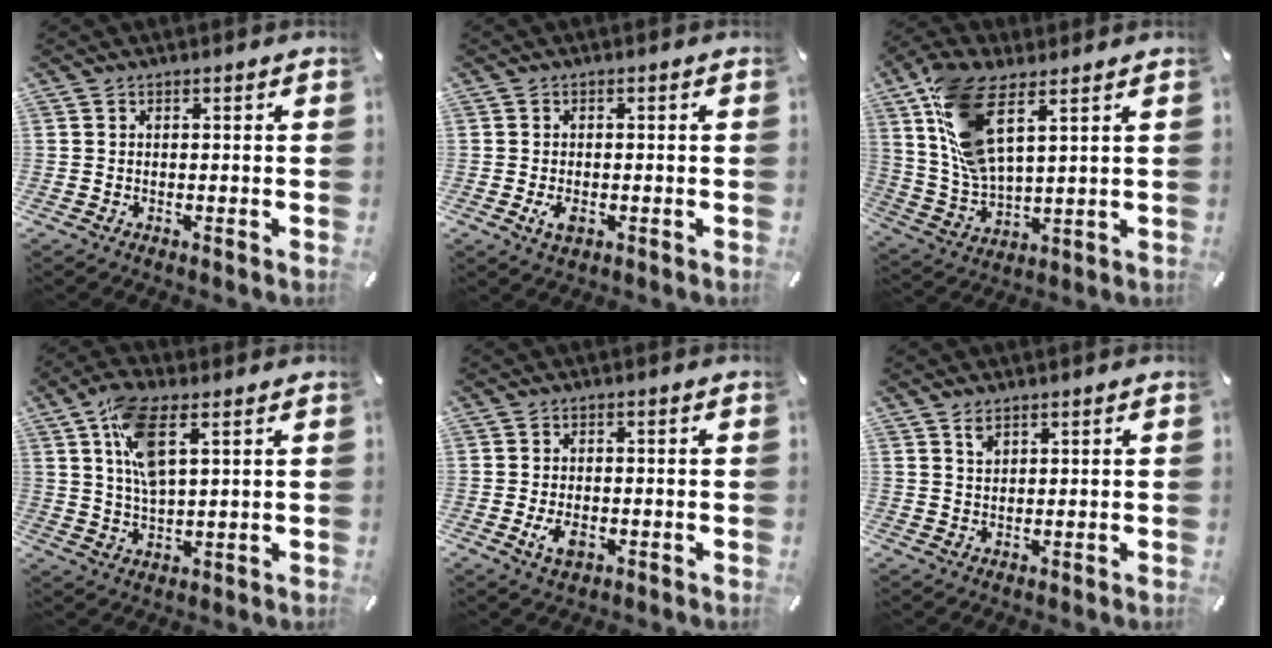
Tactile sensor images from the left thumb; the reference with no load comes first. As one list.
[{"total": 2.9, "force": [-0.8, 1.6, 2.3], "torque": [-0.061, -0.005, -0.019]}, {"total": 14.8, "force": [7.5, 6.4, 11.1], "torque": [-0.252, -0.022, 0.136]}, {"total": 11.0, "force": [4.6, 4.6, 8.8], "torque": [-0.184, 0.000, 0.081]}, {"total": 4.0, "force": [-1.1, 2.3, 3.1], "torque": [-0.073, 0.000, -0.023]}, {"total": 2.4, "force": [1.7, 1.3, 1.1], "torque": [-0.007, -0.008, 0.028]}]